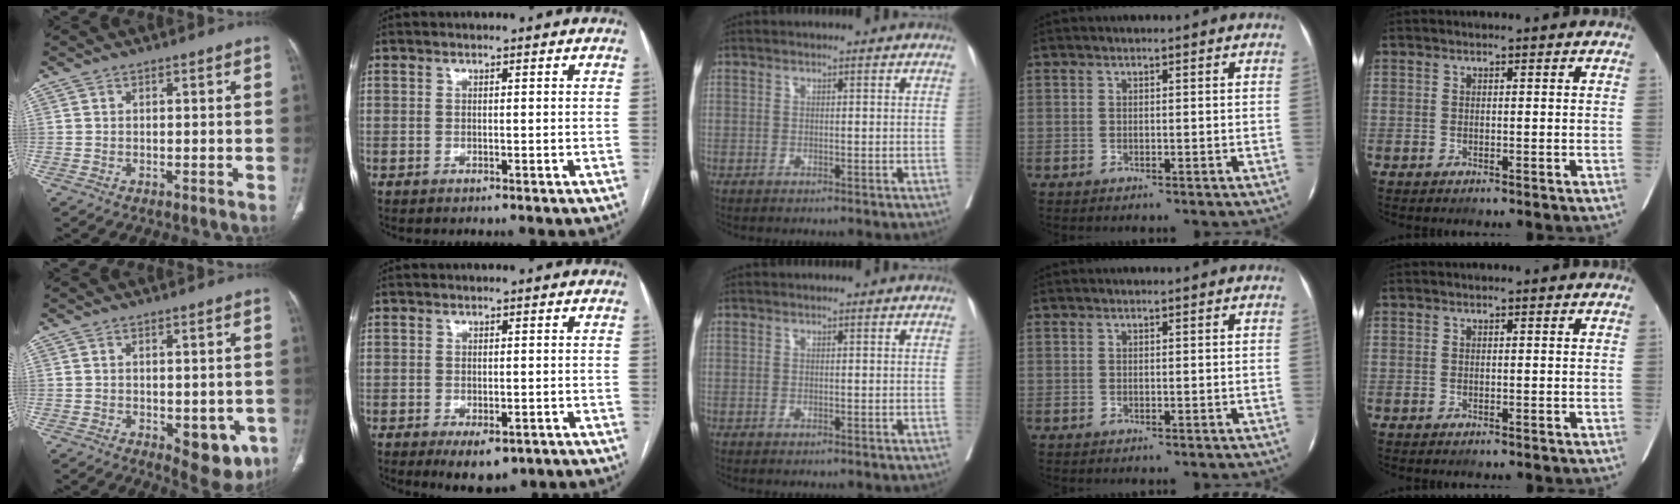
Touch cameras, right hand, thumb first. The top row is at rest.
{"thumb": {"total": 9.3, "force": [-2.9, 4.7, 7.5], "torque": [-0.063, -0.007, -0.025]}, "index": {"total": 5.1, "force": [-2.8, 2.5, 3.4], "torque": [-0.045, -0.003, -0.033]}}